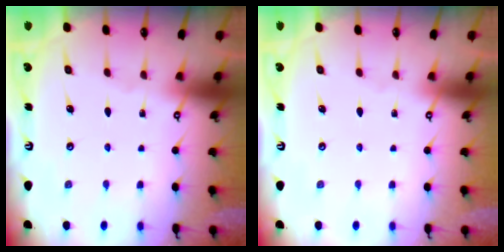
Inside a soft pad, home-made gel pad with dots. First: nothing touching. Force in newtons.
{"total": 0.0}